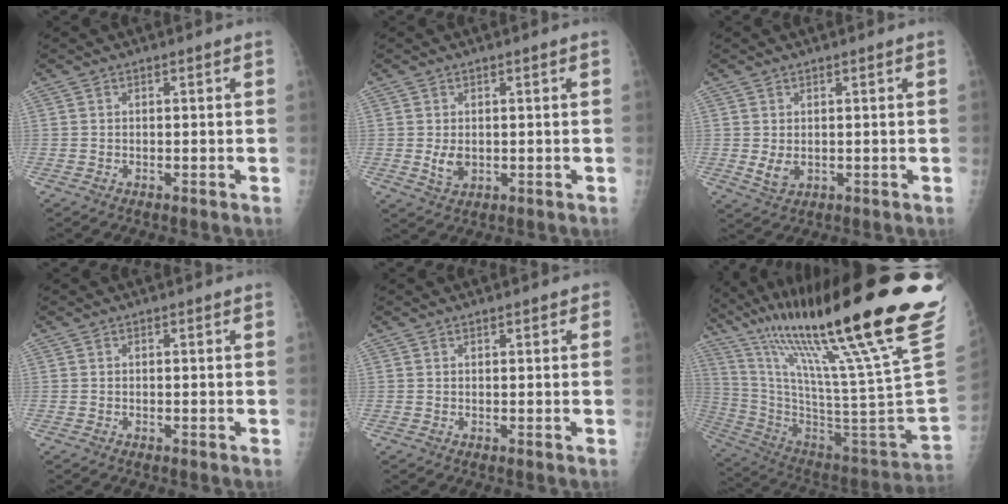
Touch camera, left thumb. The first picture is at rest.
{"total": 3.0, "force": [0.2, 1.9, 2.3], "torque": [-0.033, -0.008, 0.011]}
{"total": 2.9, "force": [0.3, 1.7, 2.3], "torque": [-0.036, -0.009, 0.014]}
{"total": 0.0}
{"total": 1.2, "force": [0.7, 0.5, 0.7], "torque": [-0.003, -0.001, 0.007]}
{"total": 39.2, "force": [25.3, 2.6, 29.8], "torque": [-0.445, -0.115, 0.415]}